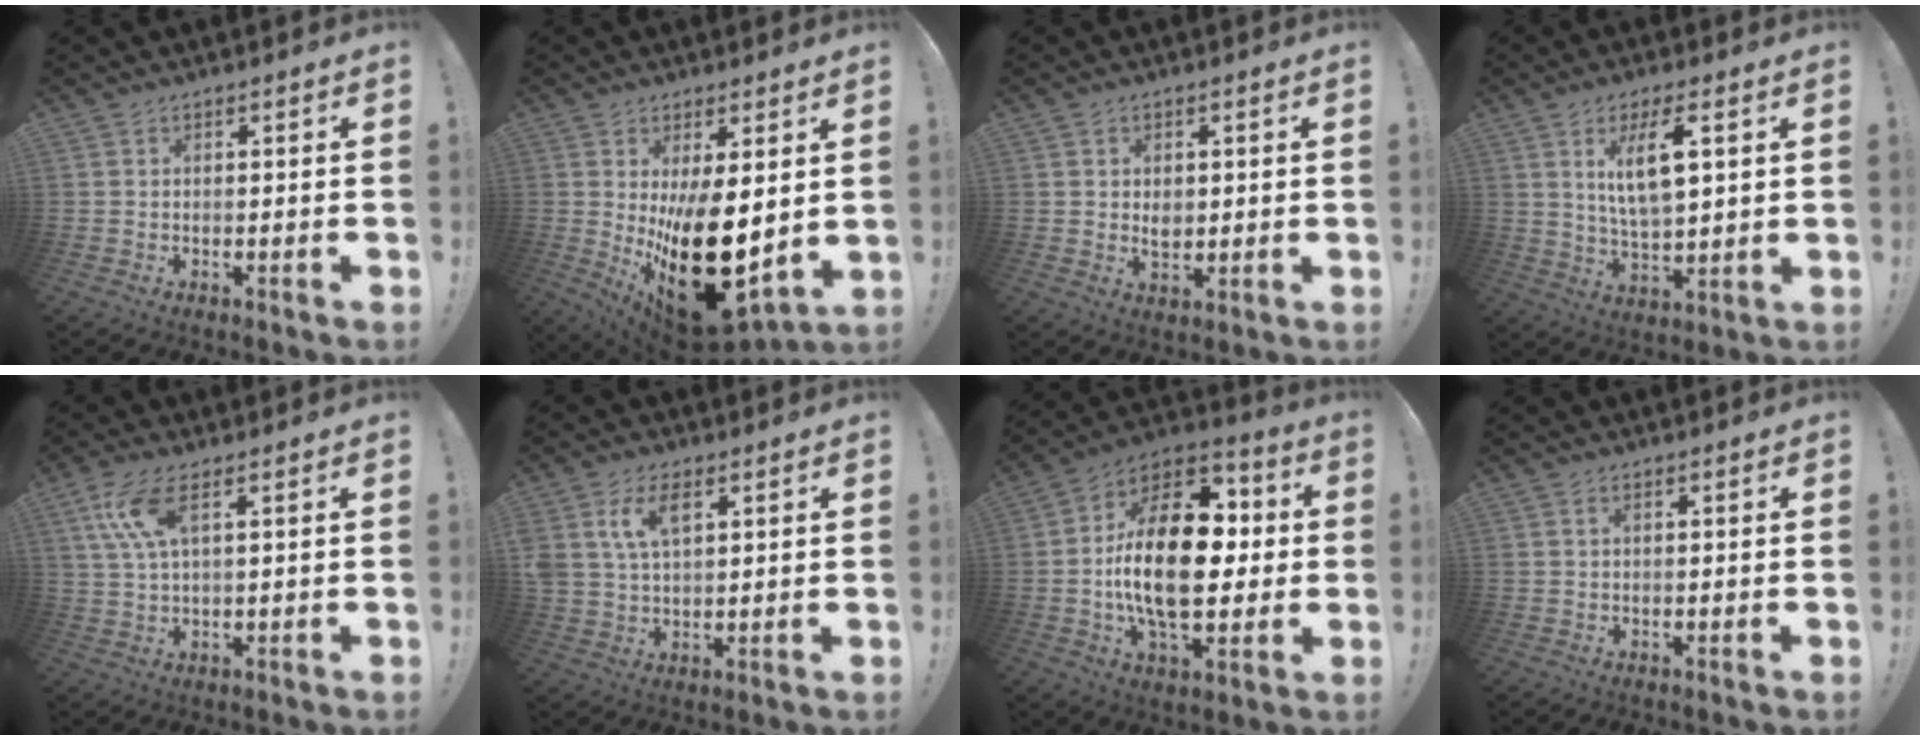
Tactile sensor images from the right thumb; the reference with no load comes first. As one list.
[{"total": 22.4, "force": [-1.3, 11.0, 19.5], "torque": [-0.294, -0.027, 0.008]}, {"total": 4.2, "force": [1.1, 3.5, 2.1], "torque": [-0.021, -0.005, 0.017]}, {"total": 10.6, "force": [4.0, 3.5, 9.2], "torque": [-0.167, -0.011, 0.063]}, {"total": 8.9, "force": [3.7, 2.7, 7.6], "torque": [-0.151, -0.007, 0.072]}, {"total": 8.9, "force": [3.8, 5.0, 6.3], "torque": [-0.128, -0.004, 0.068]}, {"total": 24.8, "force": [-0.6, 13.6, 20.7], "torque": [-0.368, 0.008, -0.011]}, {"total": 0.7, "force": [0.2, 0.2, 0.6], "torque": [-0.013, 0.003, 0.004]}]